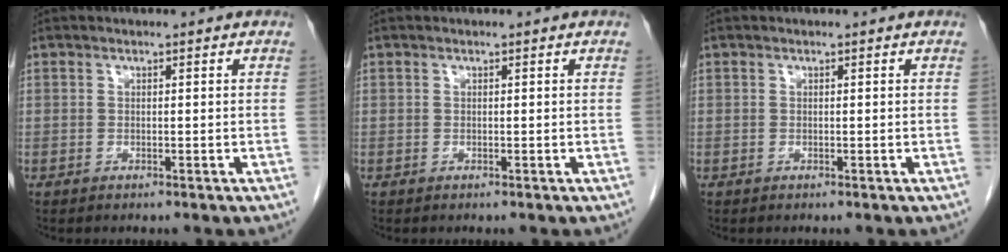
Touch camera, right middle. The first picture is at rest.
{"total": 0.0}
{"total": 0.0}